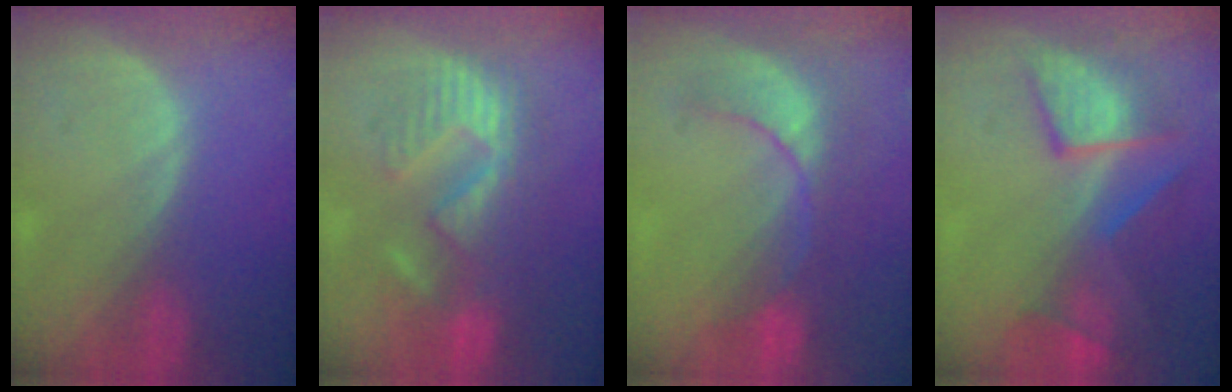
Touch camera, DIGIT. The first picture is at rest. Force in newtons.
{"total": 9.8, "press": 9.5, "slide": 2.5}
{"total": 8.4, "press": 7.9, "slide": 2.9}
{"total": 8.9, "press": 8.4, "slide": 2.9}